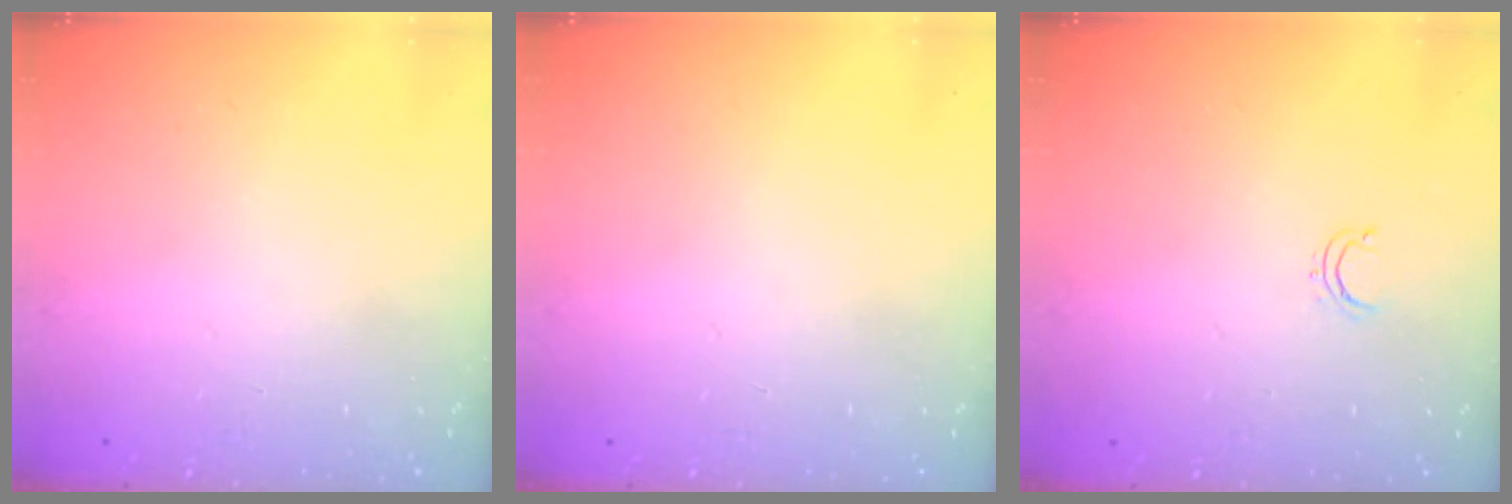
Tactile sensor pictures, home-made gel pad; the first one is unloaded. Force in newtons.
{"total": 0.0}
{"total": 2.8, "press": 2.8, "slide": 0.2}